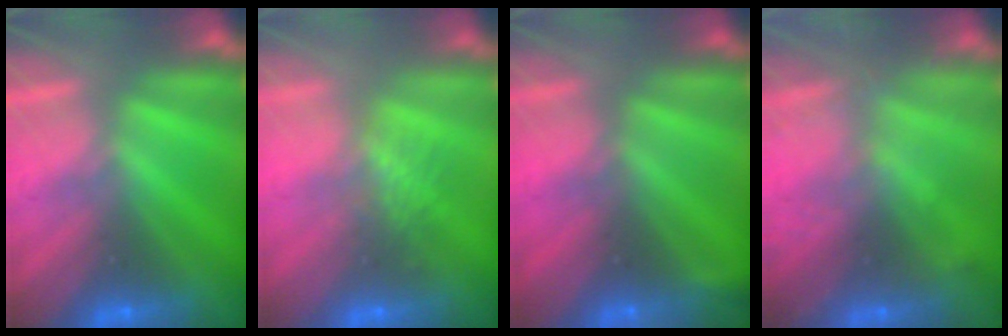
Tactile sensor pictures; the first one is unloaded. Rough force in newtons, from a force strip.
{"total": 2.7}
{"total": 2.4}
{"total": 2.1}